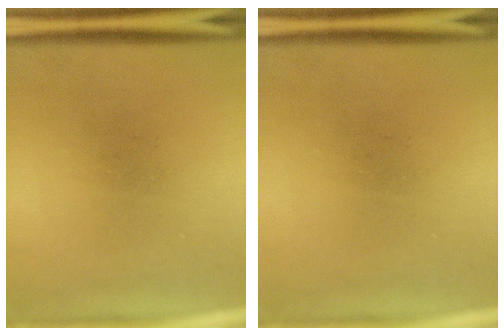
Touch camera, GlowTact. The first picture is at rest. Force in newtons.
{"total": 0.0}